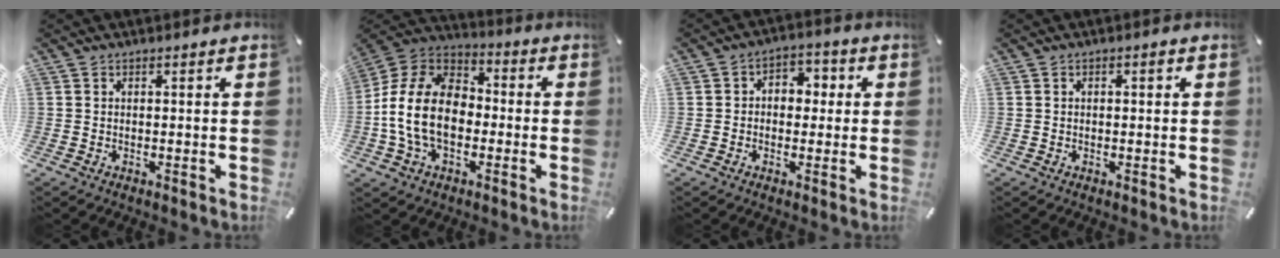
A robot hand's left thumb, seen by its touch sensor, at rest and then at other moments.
{"total": 15.7, "force": [-3.6, 11.1, 10.5], "torque": [-0.234, 0.035, -0.068]}
{"total": 4.7, "force": [-1.0, 3.9, 2.5], "torque": [-0.032, 0.013, -0.025]}
{"total": 1.2, "force": [0.1, 0.6, 1.1], "torque": [-0.021, 0.005, 0.001]}